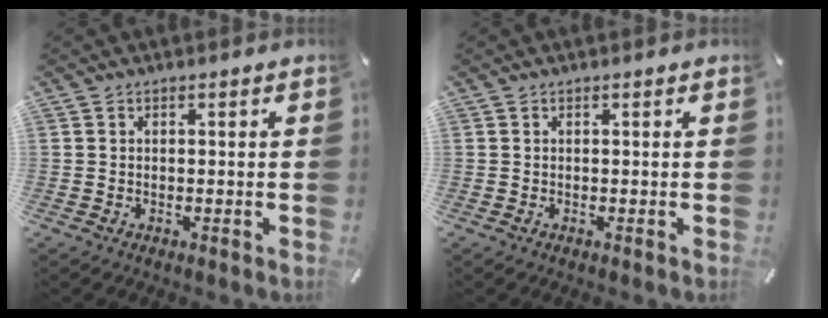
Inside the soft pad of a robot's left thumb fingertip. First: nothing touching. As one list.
[{"total": 0.0}]